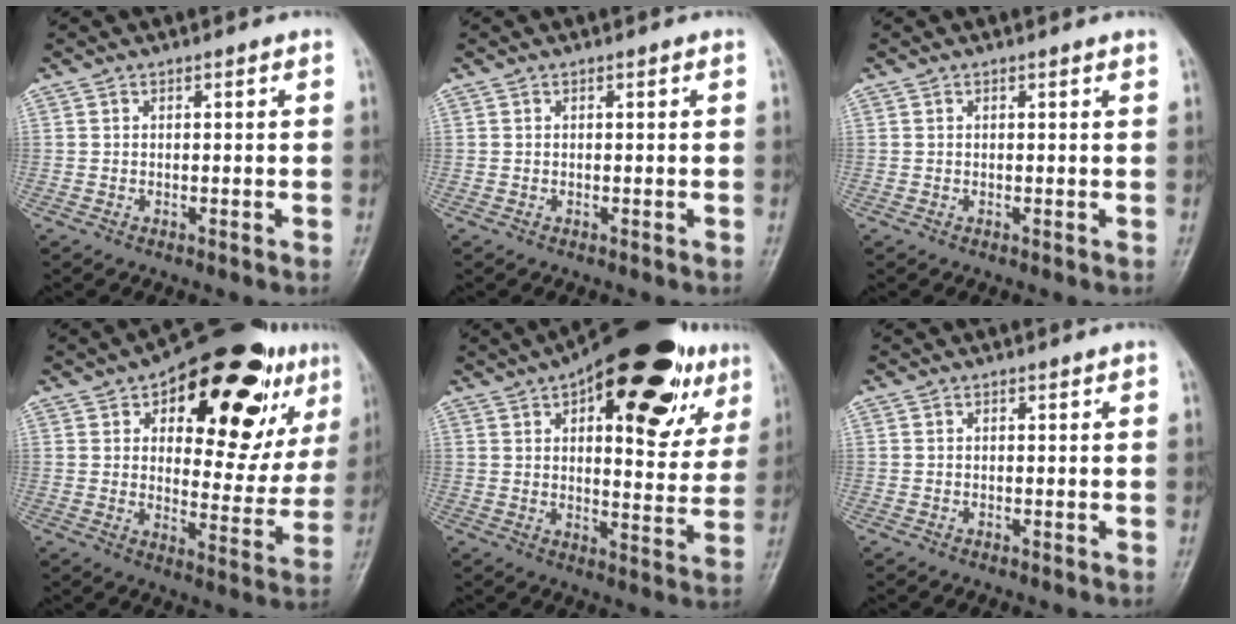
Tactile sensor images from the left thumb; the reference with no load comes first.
{"total": 0.0}
{"total": 0.6, "force": [0.5, -0.1, 0.3], "torque": [-0.006, 0.001, 0.007]}
{"total": 25.6, "force": [12.1, 11.7, 19.3], "torque": [-0.208, -0.014, 0.171]}
{"total": 25.5, "force": [13.1, 10.6, 19.2], "torque": [-0.224, -0.009, 0.183]}
{"total": 0.0}